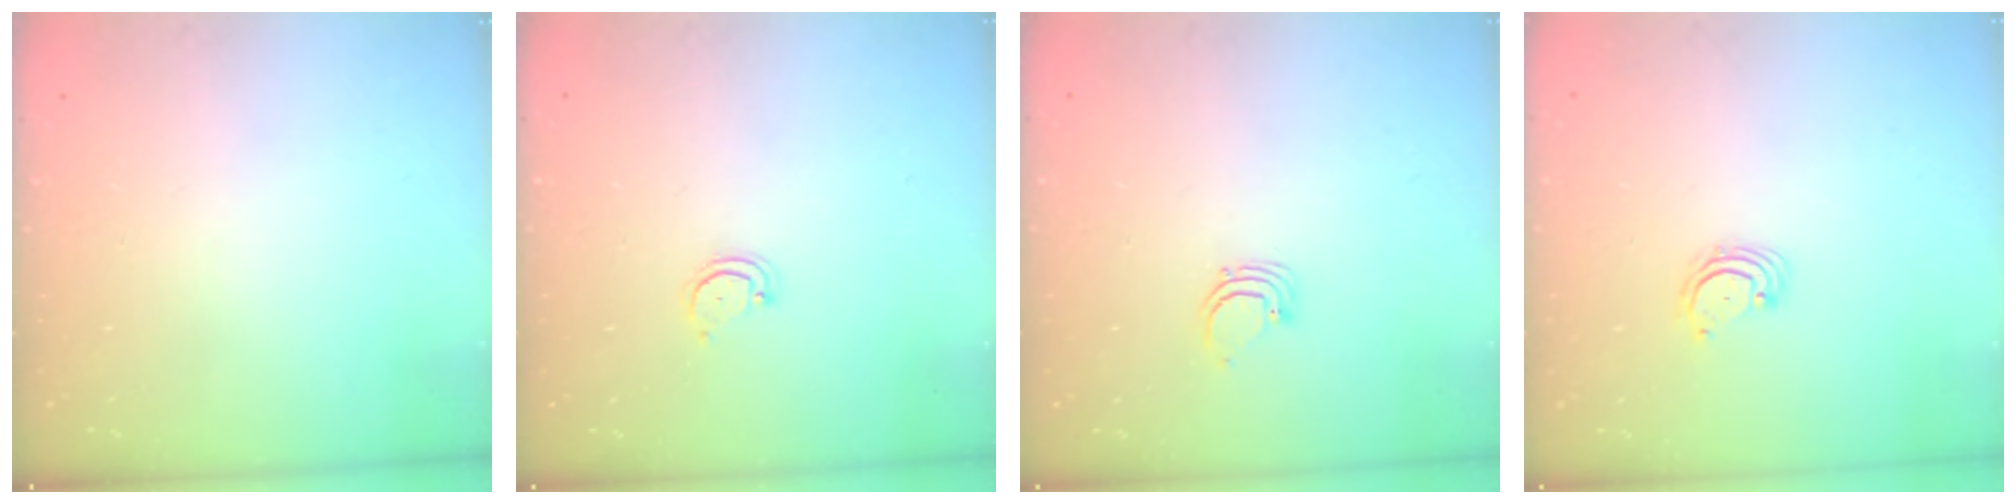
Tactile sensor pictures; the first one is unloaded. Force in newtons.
{"total": 3.3, "press": 3.3, "slide": 0.5}
{"total": 2.5, "press": 2.5, "slide": 0.1}
{"total": 2.7, "press": 2.7, "slide": 0.3}